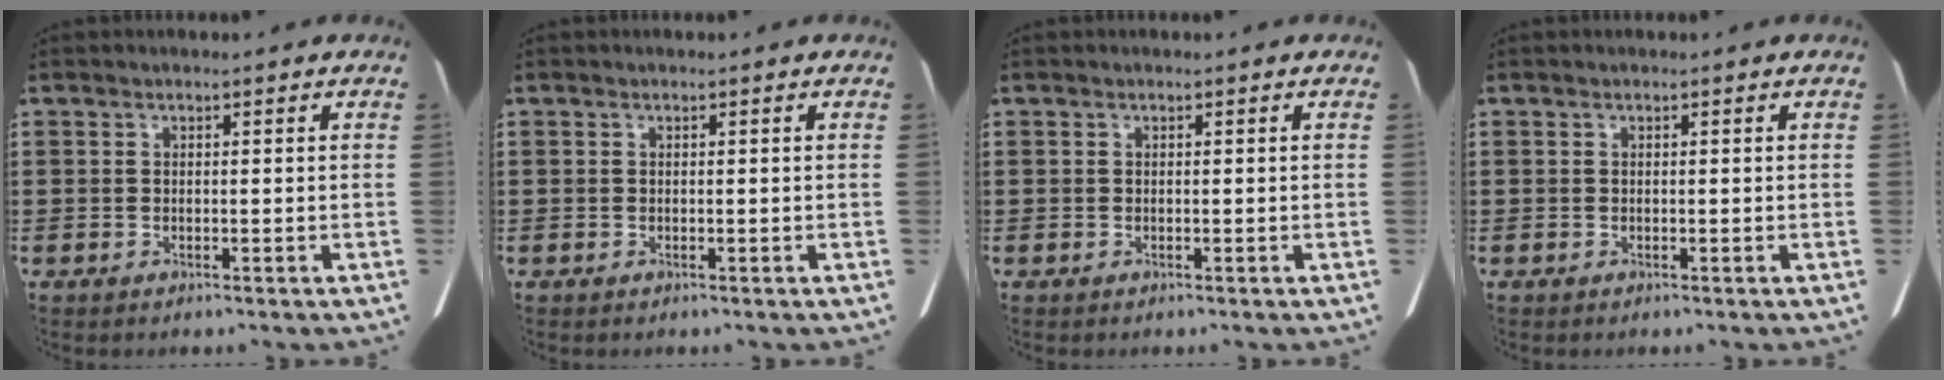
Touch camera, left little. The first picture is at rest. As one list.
[{"total": 0.0}, {"total": 0.0}, {"total": 0.0}]